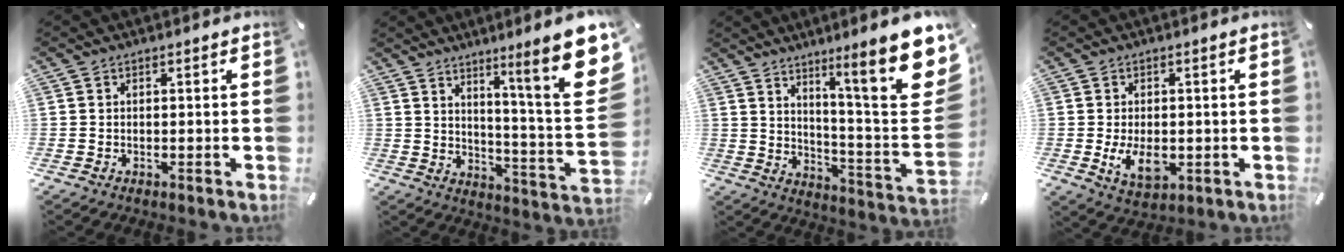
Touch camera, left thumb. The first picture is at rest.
{"total": 17.1, "force": [9.2, 1.7, 14.3], "torque": [-0.207, -0.081, 0.131]}
{"total": 19.9, "force": [11.2, 3.2, 16.1], "torque": [-0.237, -0.089, 0.165]}
{"total": 7.1, "force": [-0.9, 4.4, 5.5], "torque": [-0.110, -0.008, -0.020]}